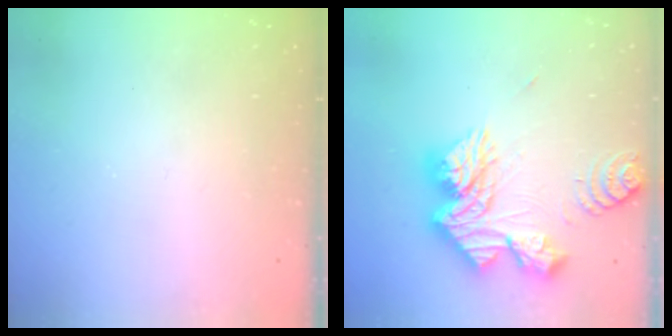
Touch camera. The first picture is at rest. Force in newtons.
{"total": 19.9, "press": 19.8, "slide": 1.7}